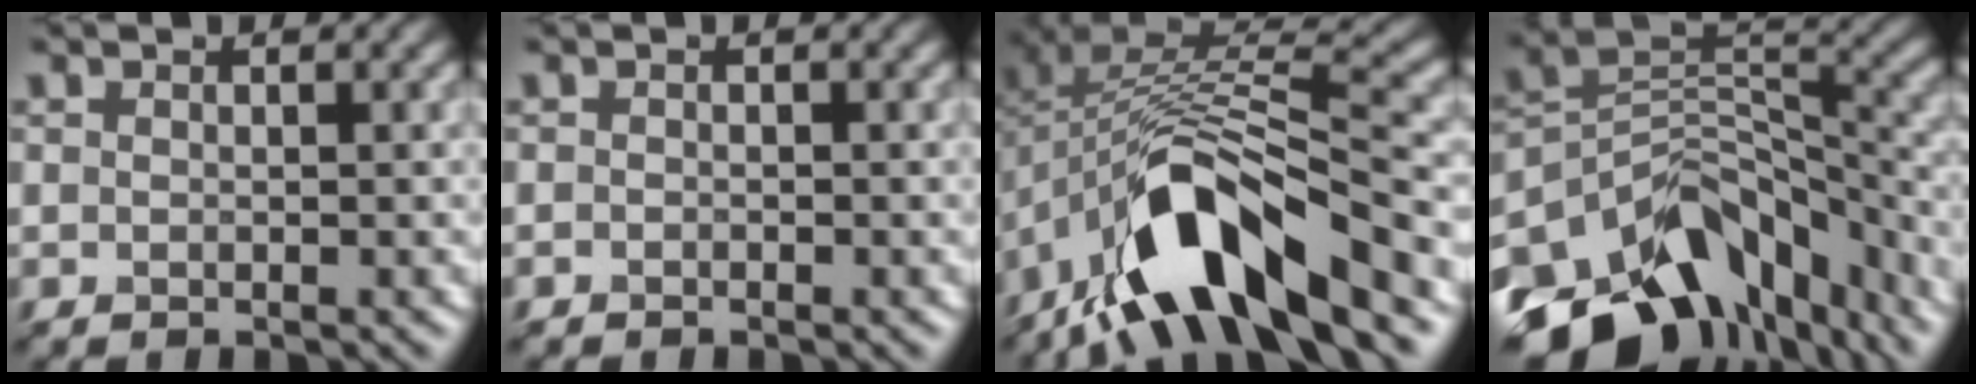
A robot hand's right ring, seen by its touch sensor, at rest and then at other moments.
{"total": 0.0}
{"total": 11.8, "force": [-5.8, 4.2, 9.3], "torque": [-0.157, 0.016, -0.112]}
{"total": 13.1, "force": [-9.0, 7.4, 6.1], "torque": [-0.119, 0.007, -0.144]}